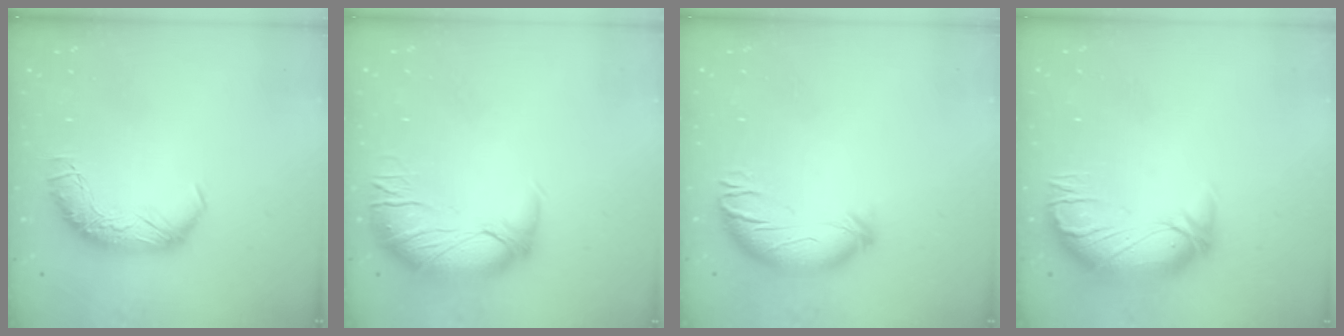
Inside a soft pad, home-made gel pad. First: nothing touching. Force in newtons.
{"total": 2.9, "press": 1.6, "slide": 2.3}
{"total": 3.8, "press": 3.0, "slide": 2.3}
{"total": 3.0, "press": 0.2, "slide": 2.9}